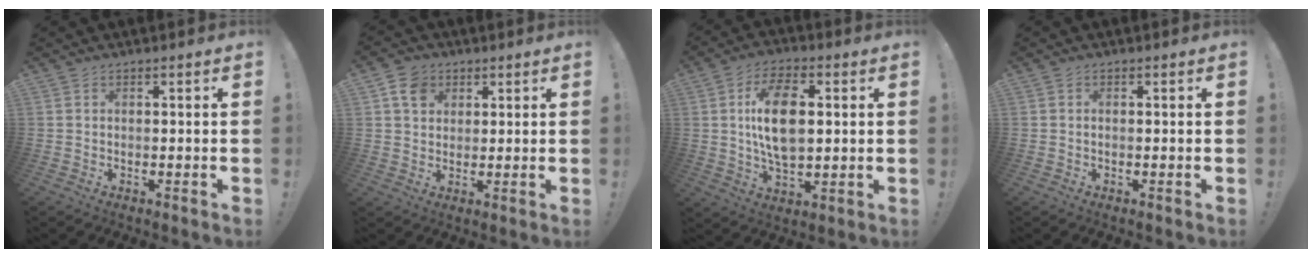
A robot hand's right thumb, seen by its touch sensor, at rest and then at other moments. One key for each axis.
{"total": 6.7, "fx": 3.2, "fy": 5.2, "fz": 2.8, "tx": -0.043, "ty": -0.010, "tz": 0.061}
{"total": 14.2, "fx": 2.1, "fy": 7.8, "fz": 11.7, "tx": -0.202, "ty": -0.002, "tz": 0.032}
{"total": 0.0}